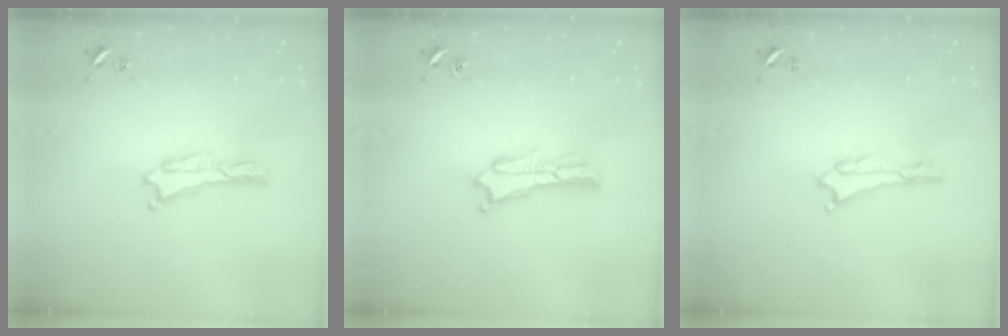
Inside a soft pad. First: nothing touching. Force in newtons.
{"total": 1.8, "press": 1.8, "slide": 0.3}
{"total": 0.0}